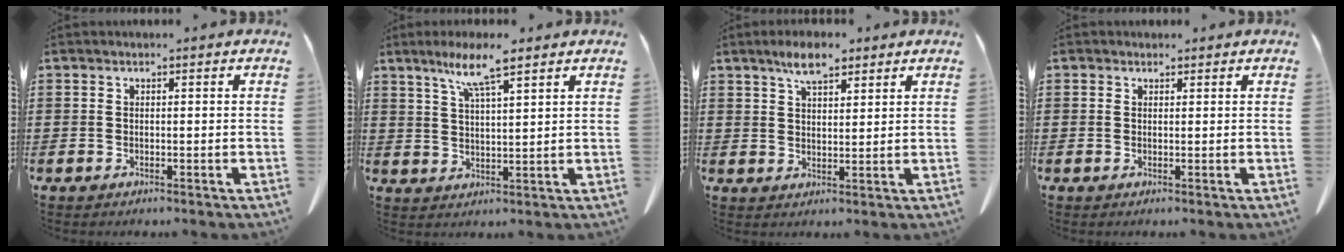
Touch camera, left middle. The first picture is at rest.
{"total": 6.8, "force": [4.7, 0.4, 4.9], "torque": [-0.107, -0.005, 0.080]}
{"total": 5.6, "force": [4.1, 1.9, 3.4], "torque": [-0.074, 0.001, 0.074]}
{"total": 0.8, "force": [0.6, 0.5, 0.1], "torque": [-0.004, 0.003, 0.012]}